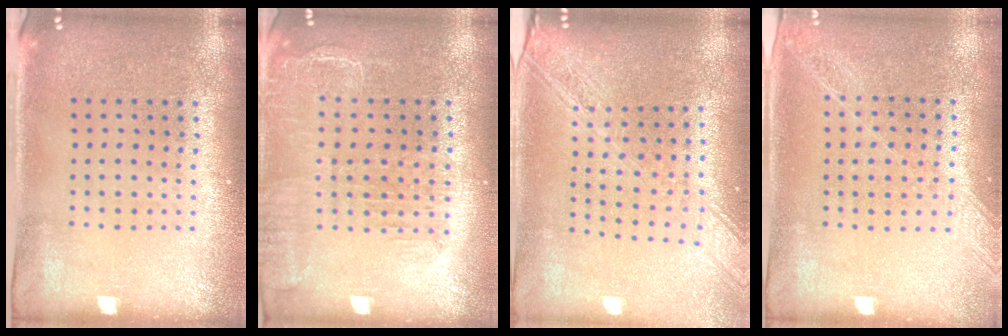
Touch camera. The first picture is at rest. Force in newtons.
{"total": 1.6, "press": 1.5, "slide": 0.7}
{"total": 2.3, "press": 1.9, "slide": 1.2}
{"total": 1.3, "press": 1.2, "slide": 0.3}